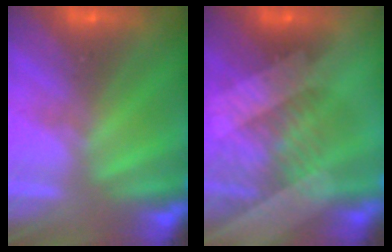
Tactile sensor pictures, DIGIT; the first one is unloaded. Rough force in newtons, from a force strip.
{"total": 3.2}